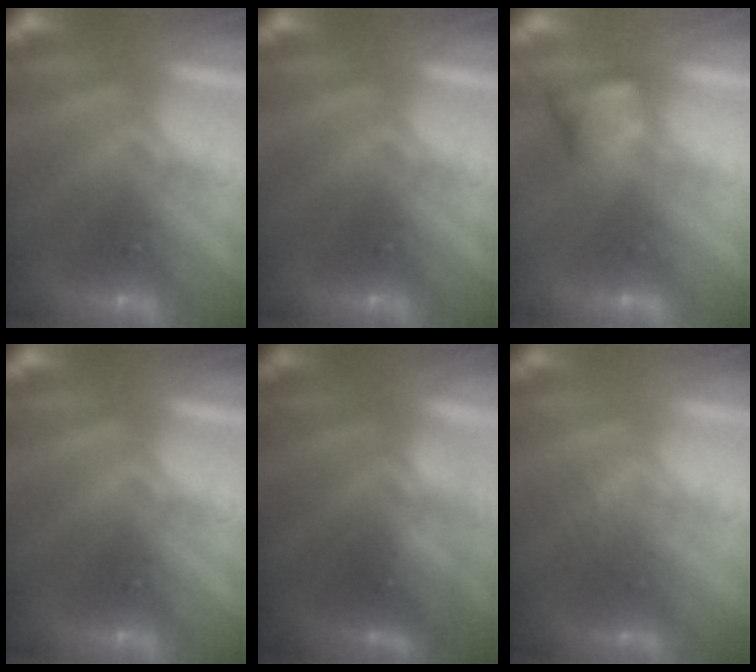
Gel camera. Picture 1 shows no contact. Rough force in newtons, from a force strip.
{"total": 0.0}
{"total": 4.6}
{"total": 0.0}
{"total": 3.4}
{"total": 2.1}